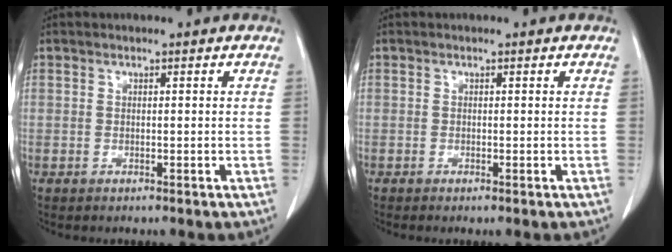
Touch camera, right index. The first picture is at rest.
{"total": 0.0}